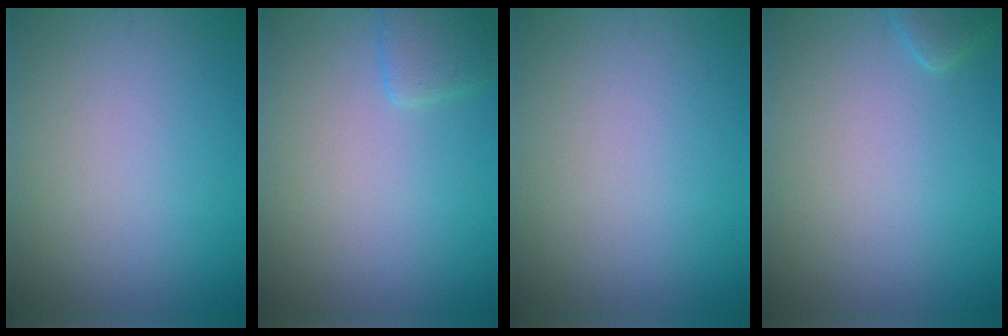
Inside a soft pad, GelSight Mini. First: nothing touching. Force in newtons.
{"total": 1.7, "press": 1.7, "slide": 0.1}
{"total": 0.0}
{"total": 1.3, "press": 1.3, "slide": 0.1}